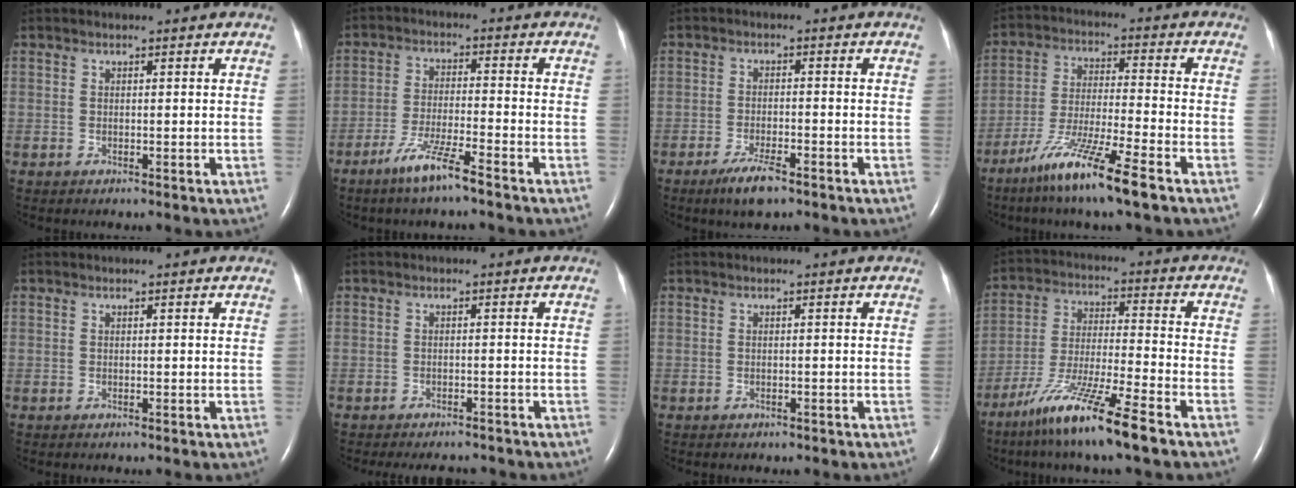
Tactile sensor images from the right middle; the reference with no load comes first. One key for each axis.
{"total": 6.7, "fx": -4.8, "fy": -0.2, "fz": 4.7, "tx": -0.098, "ty": -0.015, "tz": -0.095}
{"total": 4.8, "fx": -3.3, "fy": 0.9, "fz": 3.4, "tx": -0.075, "ty": -0.008, "tz": -0.057}
{"total": 12.1, "fx": -7.8, "fy": -0.2, "fz": 9.3, "tx": -0.184, "ty": -0.036, "tz": -0.147}
{"total": 0.0}
{"total": 6.7, "fx": -6.1, "fy": 1.8, "fz": 1.9, "tx": -0.022, "ty": -0.006, "tz": -0.075}
{"total": 0.7, "fx": -0.5, "fy": 0.4, "fz": 0.3, "tx": -0.011, "ty": 0.000, "tz": -0.004}
{"total": 13.3, "fx": -8.9, "fy": -0.3, "fz": 9.9, "tx": -0.197, "ty": -0.039, "tz": -0.165}